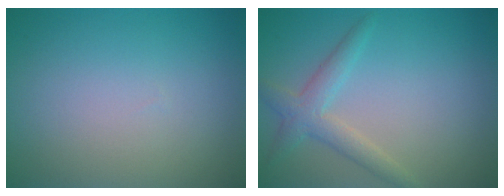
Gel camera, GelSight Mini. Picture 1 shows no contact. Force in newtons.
{"total": 2.8, "press": 2.7, "slide": 0.2}